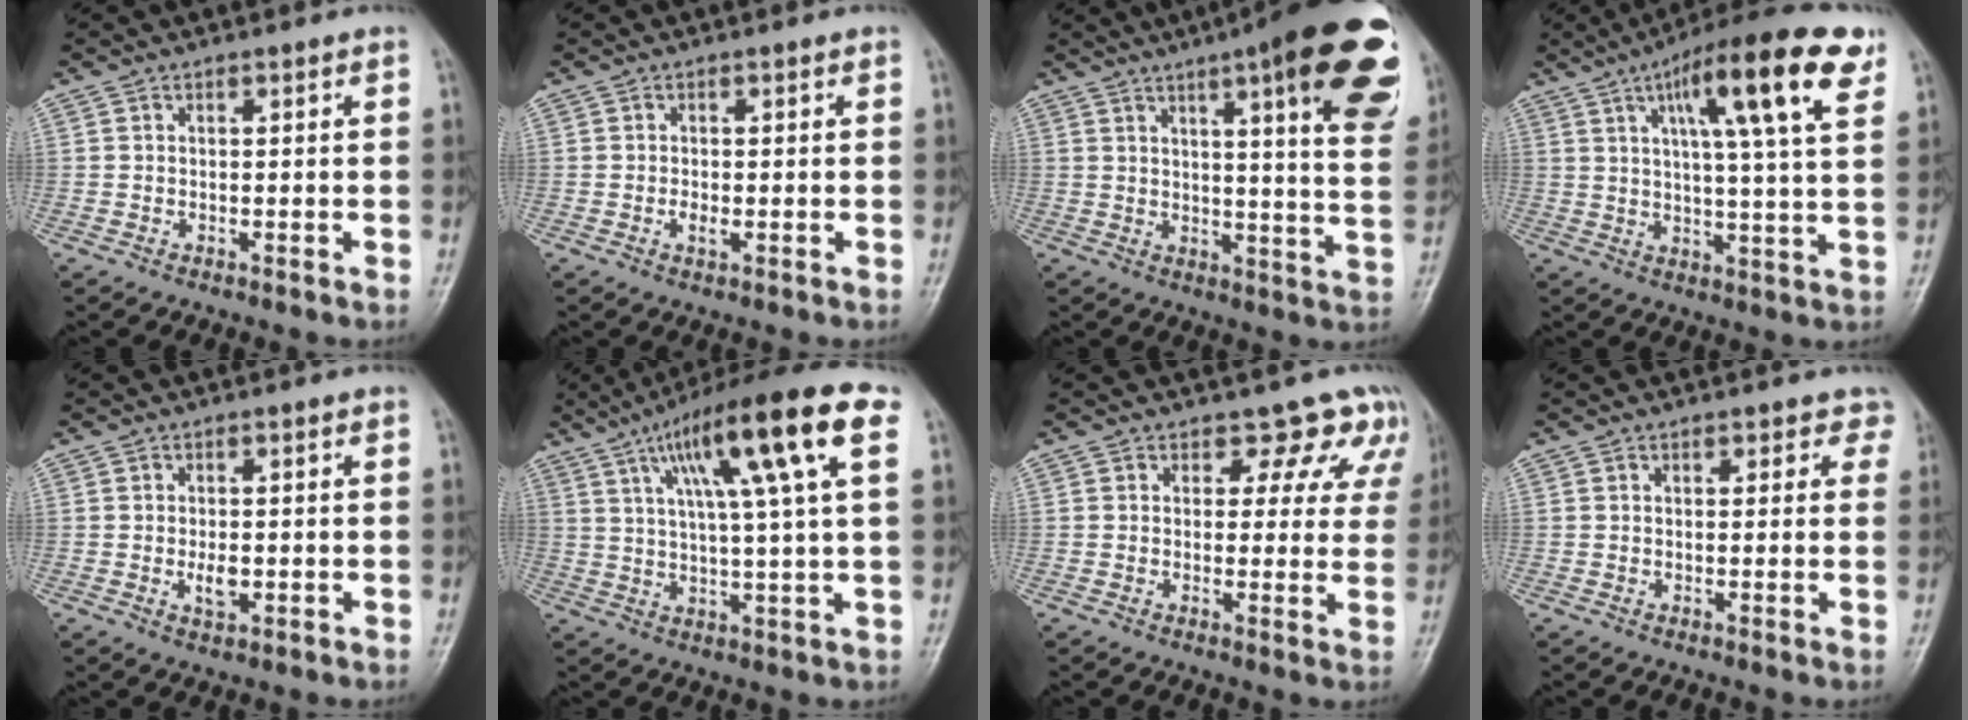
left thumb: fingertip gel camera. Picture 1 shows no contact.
{"total": 1.5, "force": [-0.4, 0.7, 1.3], "torque": [-0.024, -0.001, -0.007]}
{"total": 23.2, "force": [11.6, 4.6, 19.6], "torque": [-0.226, -0.032, 0.140]}
{"total": 17.9, "force": [8.2, 3.6, 15.4], "torque": [-0.219, -0.013, 0.117]}
{"total": 2.9, "force": [-0.5, 1.5, 2.4], "torque": [-0.041, -0.004, -0.005]}
{"total": 18.0, "force": [7.5, 2.5, 16.2], "torque": [-0.256, 0.008, 0.114]}
{"total": 7.6, "force": [5.8, 4.7, 1.5], "torque": [0.032, -0.026, 0.044]}
{"total": 2.7, "force": [1.8, 1.8, 1.0], "torque": [0.025, -0.005, 0.013]}